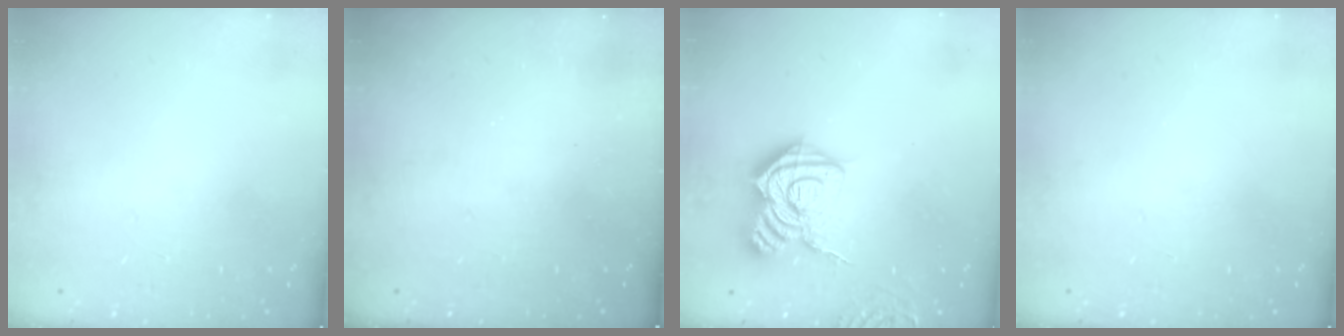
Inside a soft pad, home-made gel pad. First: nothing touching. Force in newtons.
{"total": 2.2, "press": 2.1, "slide": 0.7}
{"total": 17.2, "press": 17.2, "slide": 1.5}
{"total": 0.0}